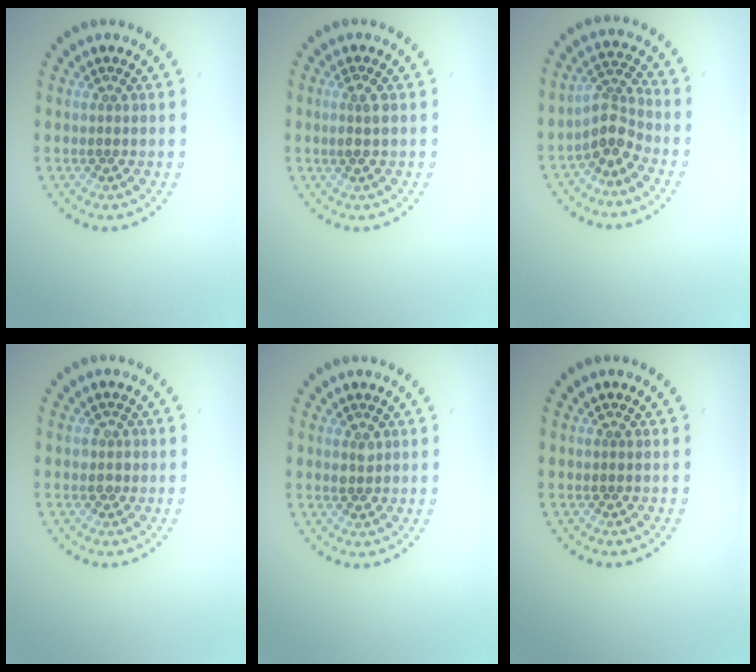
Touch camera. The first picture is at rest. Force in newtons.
{"total": 1.4, "press": 1.2, "slide": 0.6}
{"total": 2.8, "press": 2.2, "slide": 1.8}
{"total": 1.0, "press": 0.9, "slide": 0.5}
{"total": 1.0, "press": 0.9, "slide": 0.1}
{"total": 0.0}